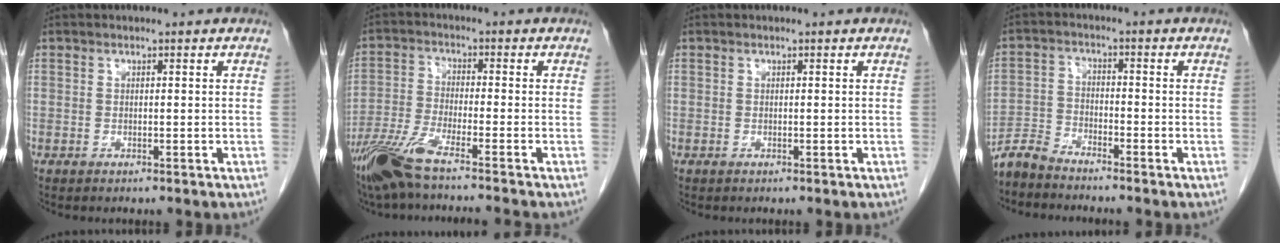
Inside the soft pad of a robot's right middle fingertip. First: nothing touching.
{"total": 9.7, "force": [-7.6, -0.6, 6.0], "torque": [-0.118, -0.033, -0.141]}
{"total": 0.0}
{"total": 4.2, "force": [-4.2, 0.5, 0.5], "torque": [-0.010, -0.014, -0.085]}